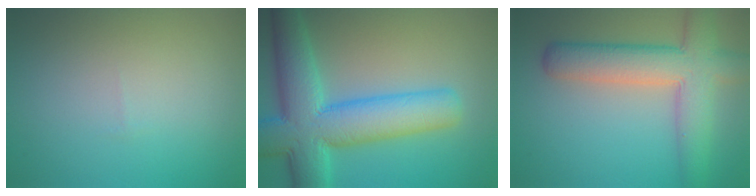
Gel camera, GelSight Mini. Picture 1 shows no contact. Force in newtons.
{"total": 10.9, "press": 10.9, "slide": 0.4}
{"total": 7.3, "press": 7.3, "slide": 0.4}